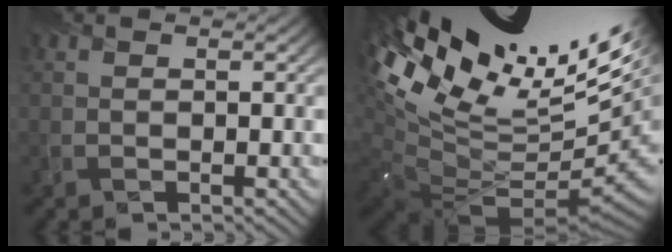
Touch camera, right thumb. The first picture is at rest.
{"total": 16.6, "force": [6.4, 6.7, 13.8], "torque": [-0.208, -0.009, 0.159]}